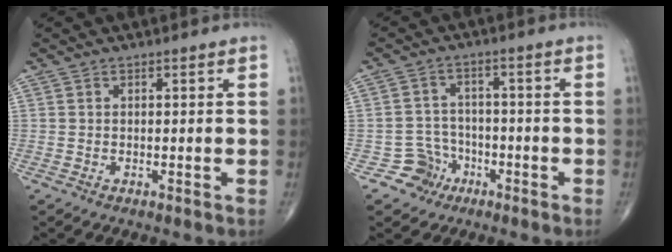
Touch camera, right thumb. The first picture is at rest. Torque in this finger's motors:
{"motor_torque": [0.36, -0.20, 0.24, -0.17, -0.02]}